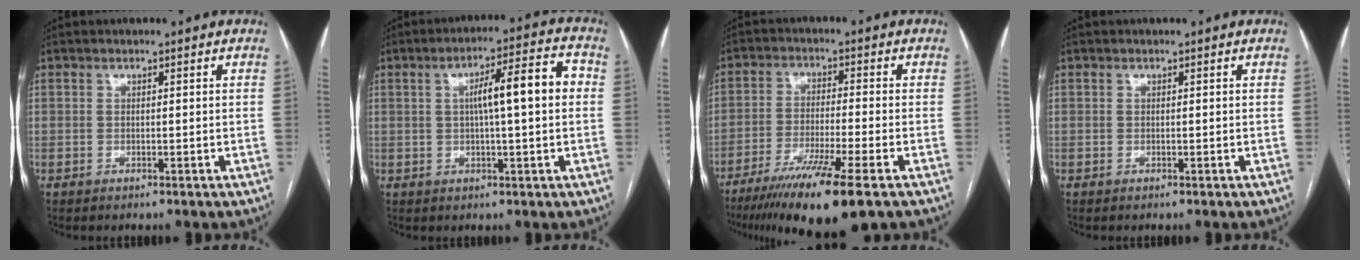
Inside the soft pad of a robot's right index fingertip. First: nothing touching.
{"total": 9.4, "force": [1.0, 1.1, 9.3], "torque": [-0.141, 0.027, 0.014]}
{"total": 13.4, "force": [-8.9, 0.0, 10.0], "torque": [-0.171, -0.038, -0.148]}
{"total": 0.0}